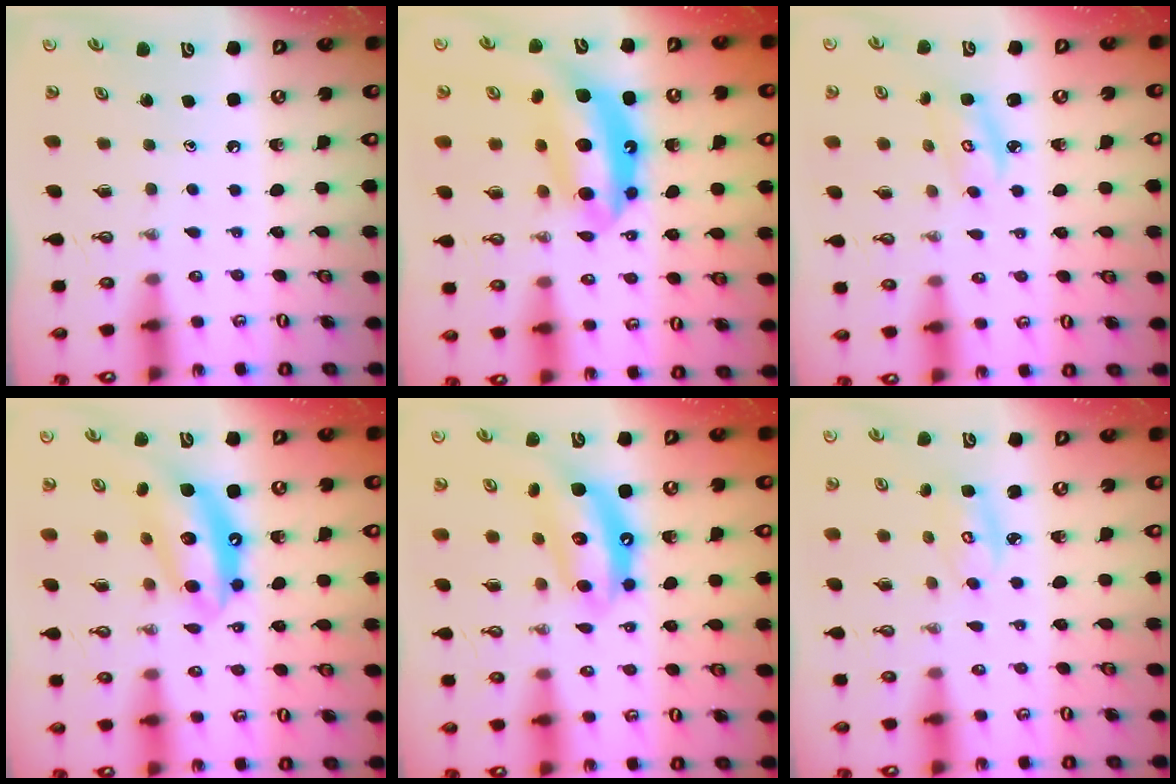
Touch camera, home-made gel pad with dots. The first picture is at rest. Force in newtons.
{"total": 13.7, "press": 13.6, "slide": 1.8}
{"total": 4.0, "press": 3.9, "slide": 0.3}
{"total": 13.0, "press": 13.0, "slide": 1.0}
{"total": 12.1, "press": 12.0, "slide": 1.2}
{"total": 4.4, "press": 4.4, "slide": 0.3}